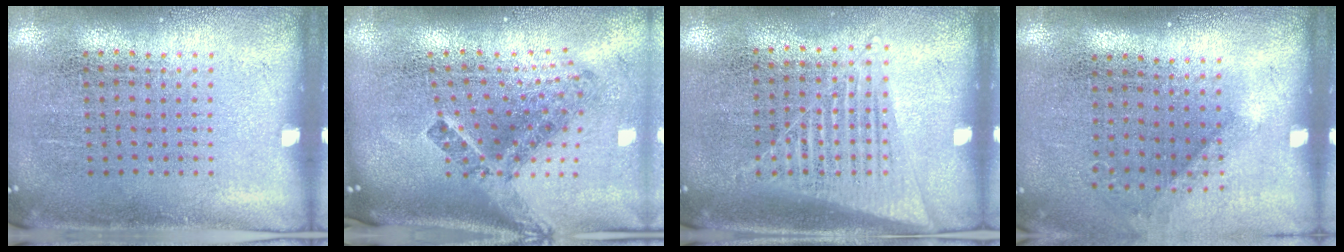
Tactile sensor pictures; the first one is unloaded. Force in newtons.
{"total": 2.9, "press": 1.7, "slide": 2.3}
{"total": 1.4, "press": 1.3, "slide": 0.6}
{"total": 1.0, "press": 0.7, "slide": 0.7}